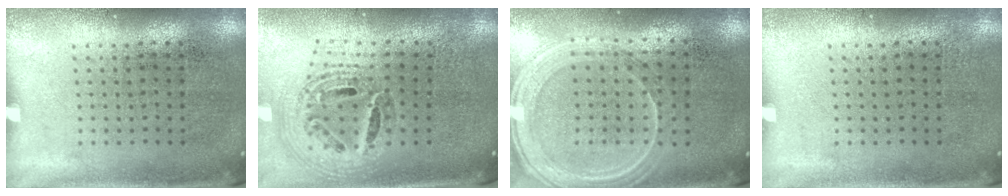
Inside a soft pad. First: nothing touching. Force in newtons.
{"total": 1.5, "press": 1.3, "slide": 0.8}
{"total": 1.3, "press": 1.3, "slide": 0.1}
{"total": 0.0}